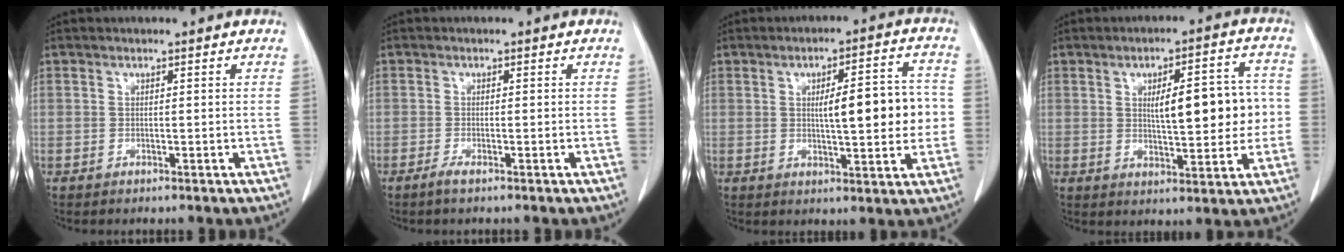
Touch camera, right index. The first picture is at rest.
{"total": 1.3, "force": [-1.0, 0.0, 0.9], "torque": [-0.020, -0.003, -0.021]}
{"total": 10.5, "force": [0.3, 2.5, 10.2], "torque": [-0.138, 0.020, 0.009]}
{"total": 11.3, "force": [0.7, 3.6, 10.7], "torque": [-0.143, 0.026, 0.019]}